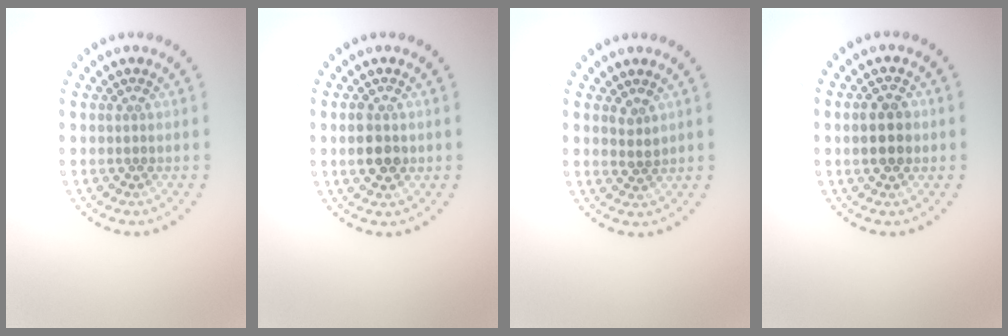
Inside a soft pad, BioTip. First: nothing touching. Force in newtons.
{"total": 3.0, "press": 3.0, "slide": 0.2}
{"total": 1.3, "press": 1.1, "slide": 0.7}
{"total": 3.5, "press": 3.5, "slide": 0.2}